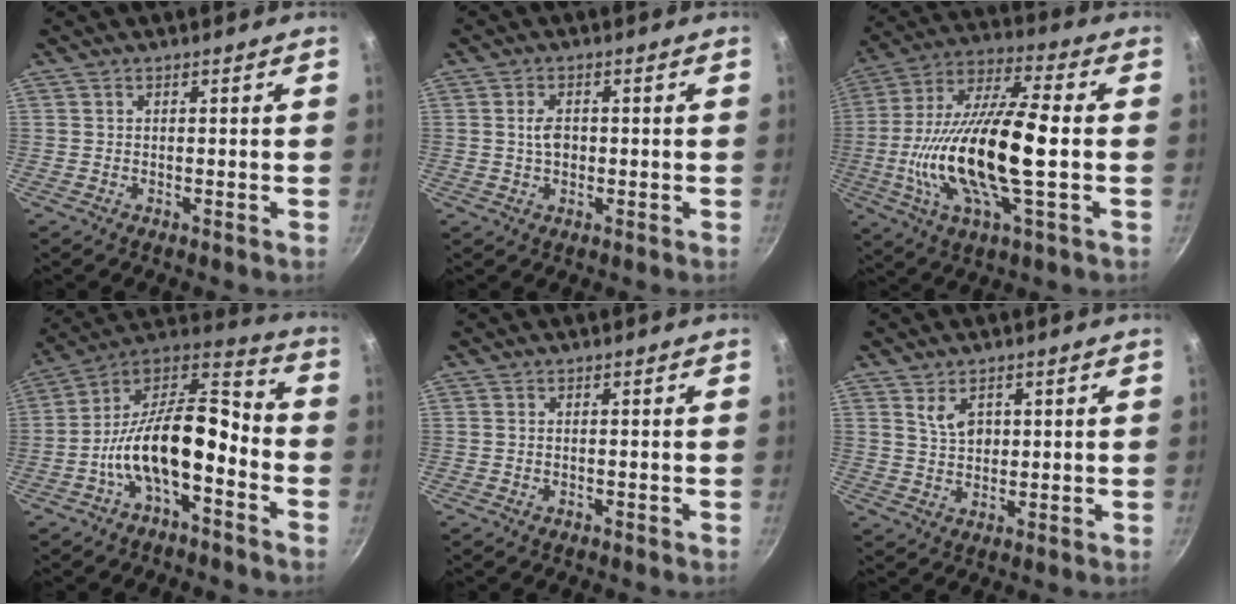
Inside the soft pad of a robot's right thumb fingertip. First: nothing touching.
{"total": 3.4, "force": [0.1, 2.3, 2.5], "torque": [-0.035, 0.004, -0.001]}
{"total": 21.7, "force": [-2.3, 6.5, 20.6], "torque": [-0.397, 0.022, -0.051]}
{"total": 17.3, "force": [-5.5, 7.9, 14.3], "torque": [-0.239, 0.064, -0.115]}
{"total": 0.0}
{"total": 4.3, "force": [1.7, 2.8, 2.8], "torque": [-0.036, -0.009, 0.034]}